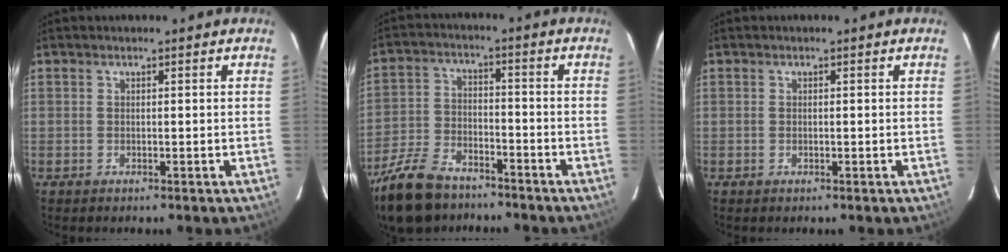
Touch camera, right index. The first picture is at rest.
{"total": 15.7, "force": [-12.0, 6.9, 7.4], "torque": [-0.180, -0.016, -0.224]}
{"total": 0.0}